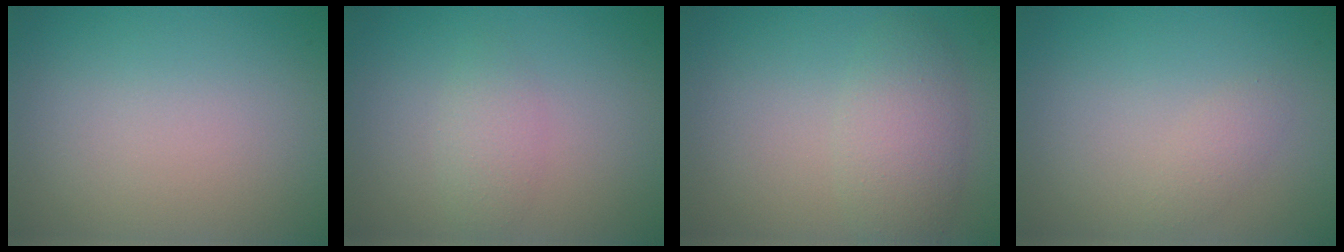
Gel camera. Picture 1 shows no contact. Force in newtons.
{"total": 1.7, "press": 1.7, "slide": 0.1}
{"total": 3.4, "press": 3.4, "slide": 0.1}
{"total": 1.0, "press": 1.0, "slide": 0.0}